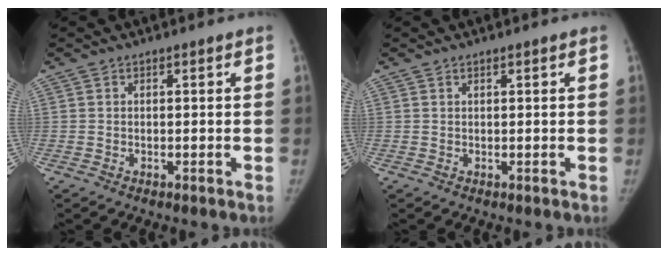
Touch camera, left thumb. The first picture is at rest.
{"total": 0.0}